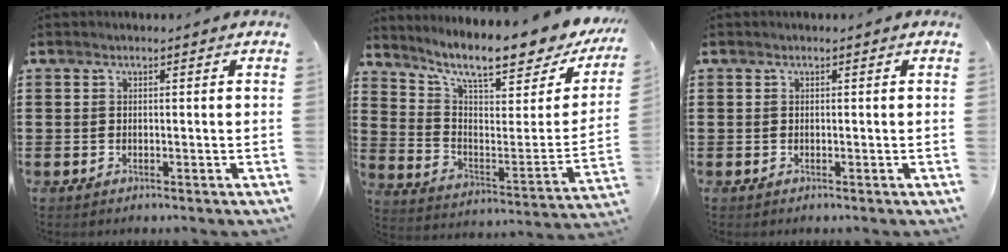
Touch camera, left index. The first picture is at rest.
{"total": 10.3, "force": [8.3, 1.2, 5.9], "torque": [-0.125, -0.068, 0.133]}
{"total": 0.0}